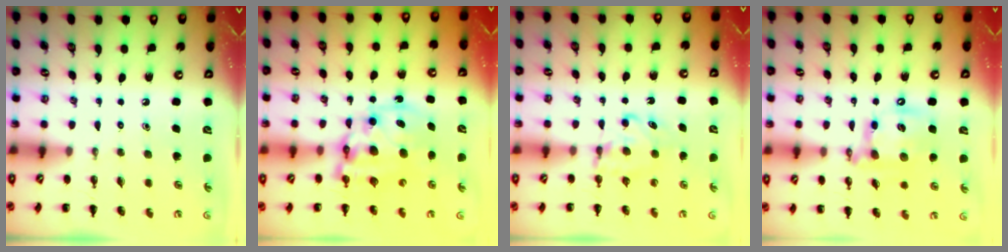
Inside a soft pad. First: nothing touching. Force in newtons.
{"total": 12.1, "press": 11.8, "slide": 2.9}
{"total": 6.0, "press": 5.9, "slide": 0.9}
{"total": 15.0, "press": 14.6, "slide": 3.2}